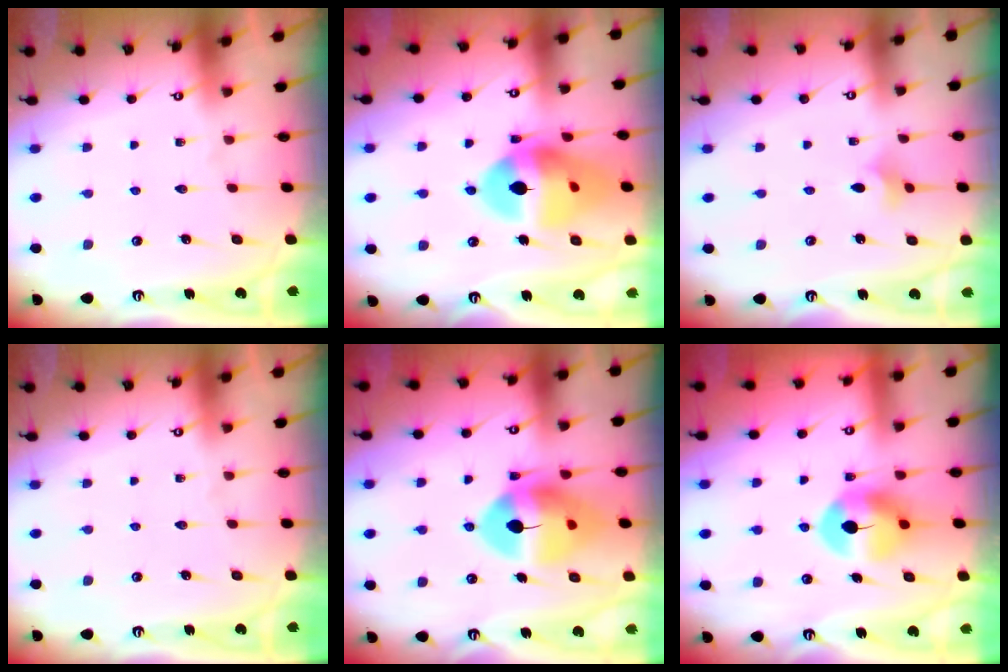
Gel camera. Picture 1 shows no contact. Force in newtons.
{"total": 17.9, "press": 17.8, "slide": 2.0}
{"total": 3.4, "press": 3.3, "slide": 0.7}
{"total": 0.0}
{"total": 14.6, "press": 14.4, "slide": 1.8}
{"total": 8.8, "press": 8.8, "slide": 0.3}